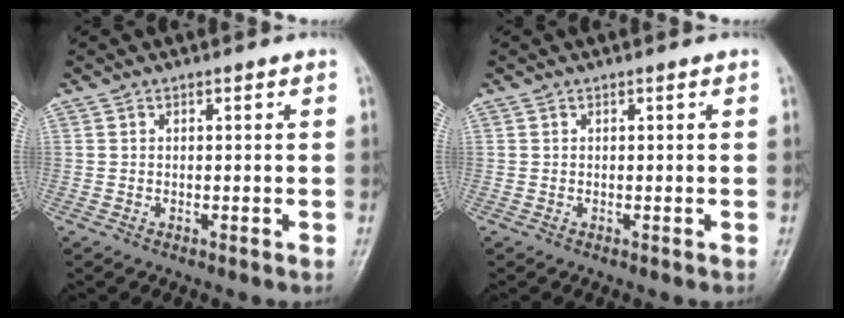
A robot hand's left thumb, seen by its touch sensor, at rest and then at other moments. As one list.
[{"total": 0.0}]